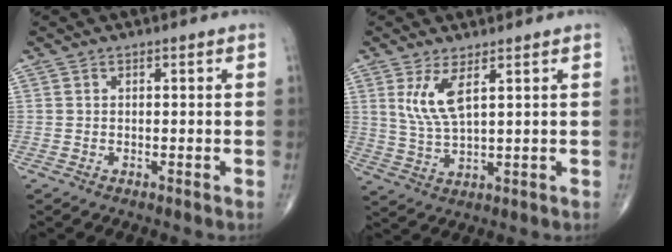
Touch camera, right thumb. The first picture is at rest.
{"total": 6.3, "force": [2.7, 1.8, 5.4], "torque": [-0.117, -0.021, 0.064]}